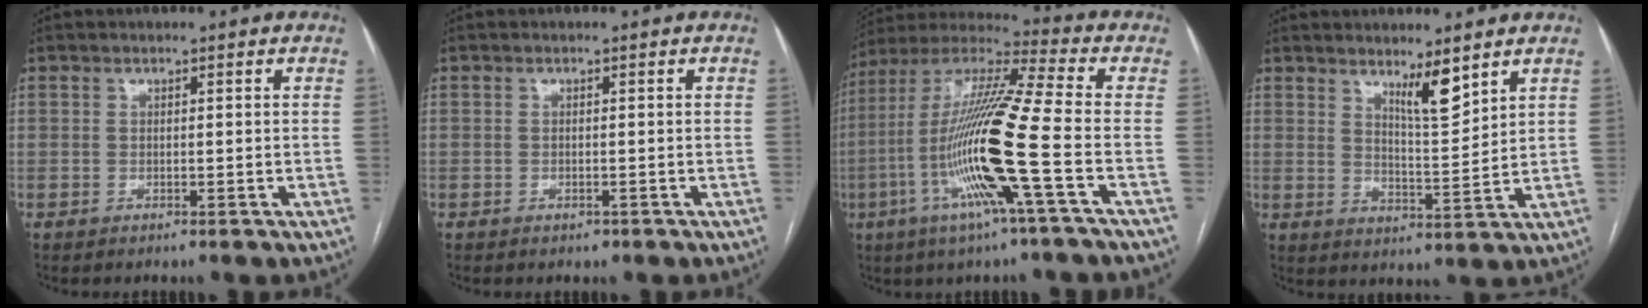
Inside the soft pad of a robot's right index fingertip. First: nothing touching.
{"total": 0.8, "force": [-0.4, 0.6, 0.3], "torque": [-0.006, 0.001, -0.005]}
{"total": 18.5, "force": [-5.1, -0.7, 17.8], "torque": [-0.355, -0.010, -0.109]}
{"total": 5.6, "force": [4.1, 0.6, 3.8], "torque": [-0.066, -0.016, 0.070]}